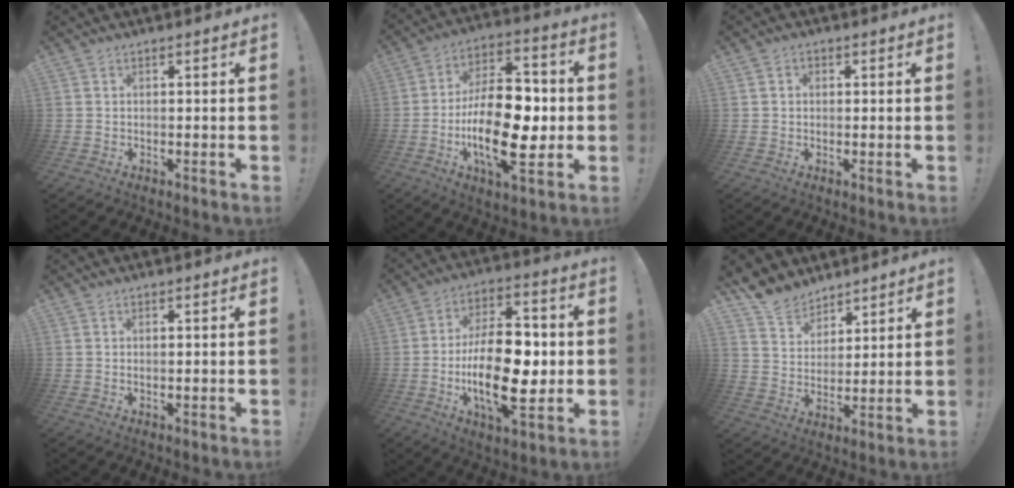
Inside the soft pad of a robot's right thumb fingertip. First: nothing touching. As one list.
[{"total": 23.6, "force": [-4.5, 11.4, 20.2], "torque": [-0.351, 0.020, -0.070]}, {"total": 1.5, "force": [-0.2, 1.3, 0.7], "torque": [-0.012, 0.007, -0.004]}, {"total": 0.6, "force": [0.4, 0.1, 0.4], "torque": [-0.001, -0.002, 0.005]}, {"total": 22.0, "force": [-3.1, 10.7, 19.0], "torque": [-0.334, 0.004, -0.051]}, {"total": 9.7, "force": [8.1, 5.3, 1.0], "torque": [-0.037, -0.061, 0.164]}]